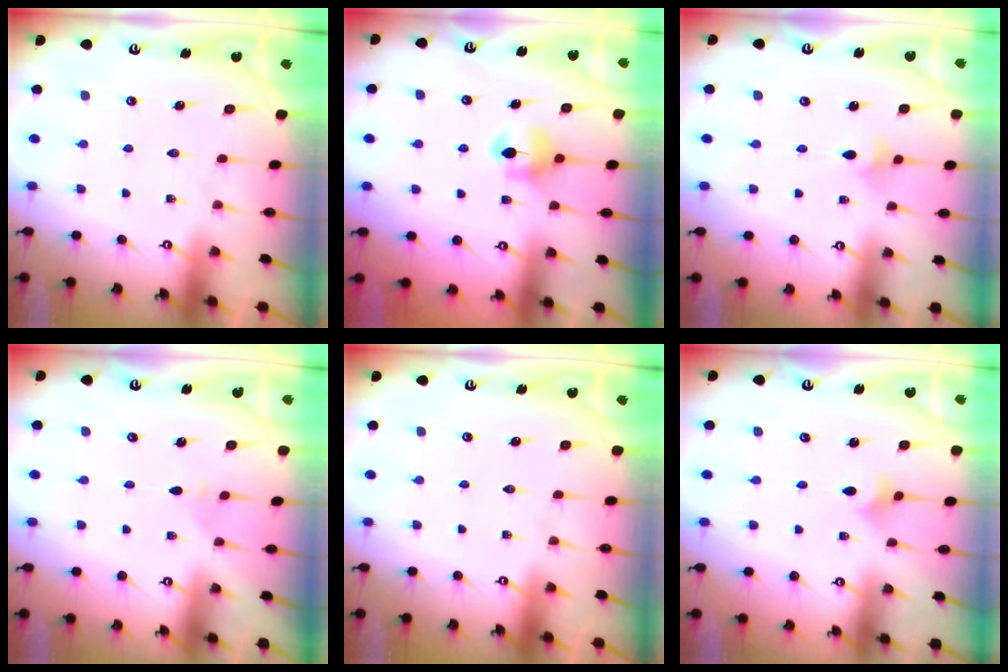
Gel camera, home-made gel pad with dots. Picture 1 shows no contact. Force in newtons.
{"total": 6.5, "press": 6.5, "slide": 0.5}
{"total": 2.6, "press": 2.5, "slide": 0.5}
{"total": 1.6, "press": 1.6, "slide": 0.4}
{"total": 0.0}
{"total": 1.9, "press": 1.8, "slide": 0.5}